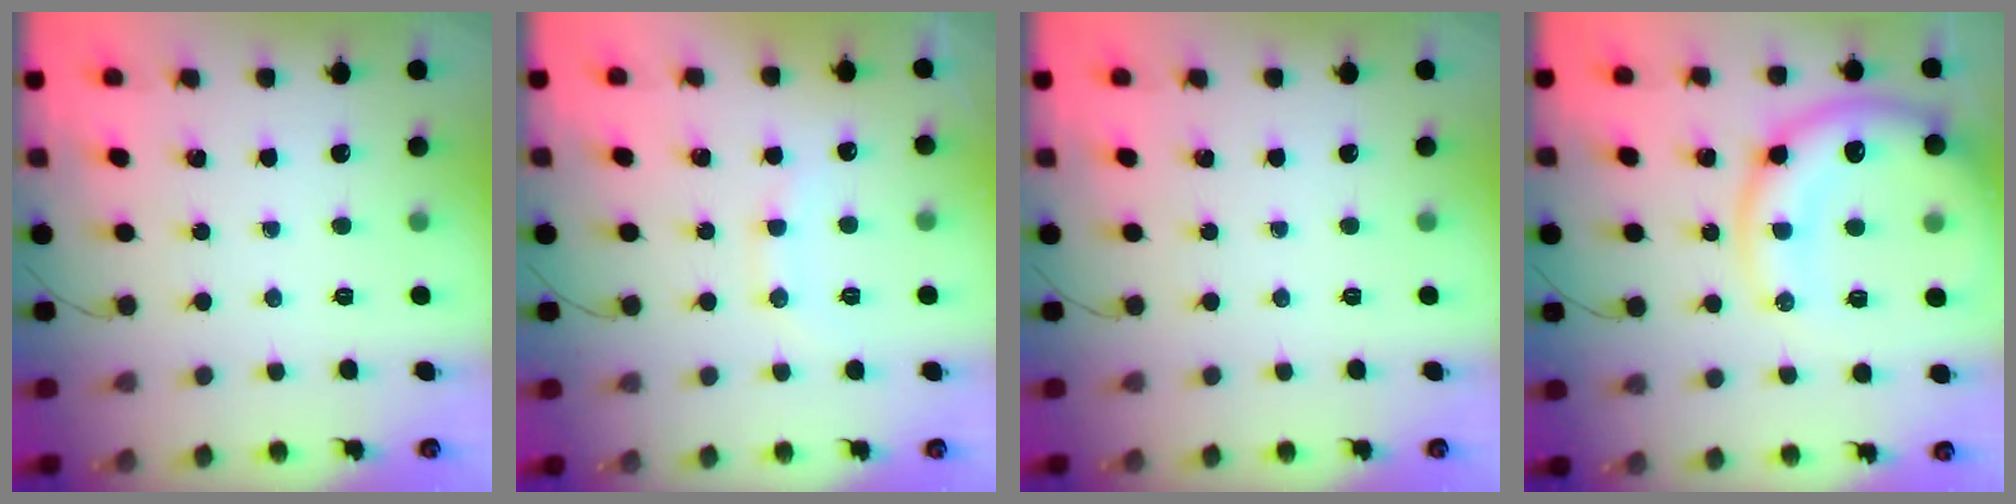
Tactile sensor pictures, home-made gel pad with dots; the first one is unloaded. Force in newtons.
{"total": 8.9, "press": 8.9, "slide": 1.1}
{"total": 0.0}
{"total": 17.2, "press": 16.8, "slide": 3.3}